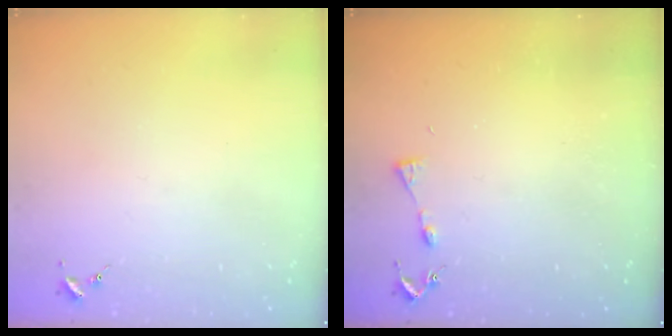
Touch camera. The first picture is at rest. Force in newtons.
{"total": 3.7, "press": 3.7, "slide": 0.5}